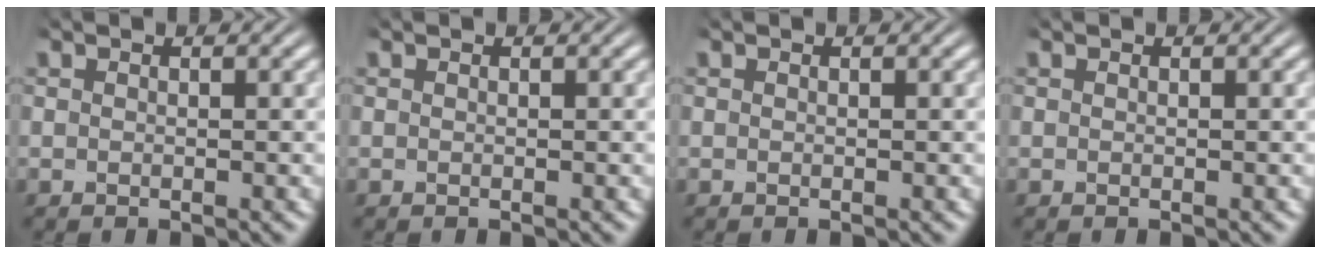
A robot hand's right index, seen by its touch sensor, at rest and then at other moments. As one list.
[{"total": 0.0}, {"total": 0.0}, {"total": 0.0}]